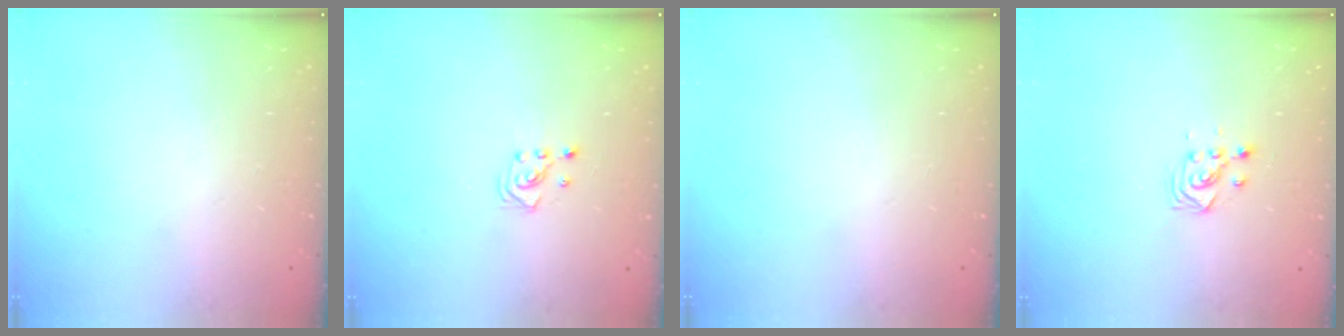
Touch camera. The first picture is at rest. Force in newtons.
{"total": 2.6, "press": 2.6, "slide": 0.3}
{"total": 0.0}
{"total": 2.9, "press": 2.9, "slide": 0.3}